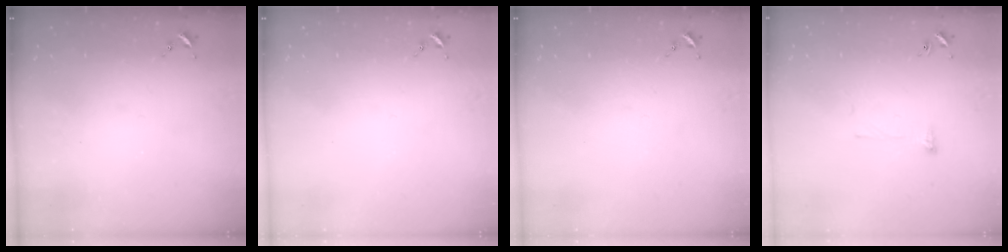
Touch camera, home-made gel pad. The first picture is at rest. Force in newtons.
{"total": 0.0}
{"total": 0.0}
{"total": 4.5, "press": 4.4, "slide": 0.4}